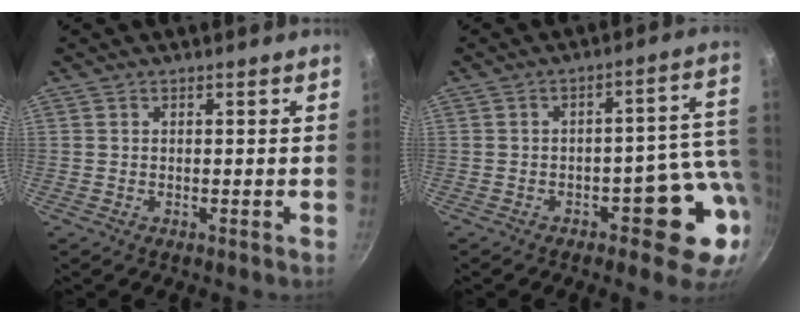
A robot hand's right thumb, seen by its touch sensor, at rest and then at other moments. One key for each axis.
{"total": 11.3, "fx": -2.4, "fy": 5.5, "fz": 9.6, "tx": -0.056, "ty": 0.029, "tz": -0.030}